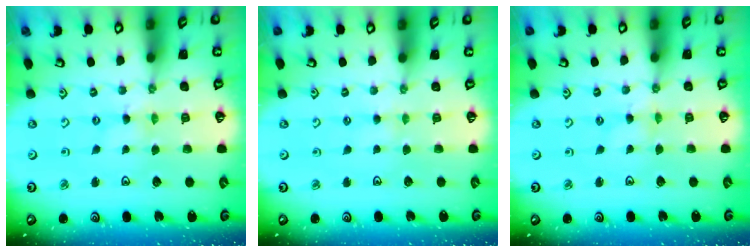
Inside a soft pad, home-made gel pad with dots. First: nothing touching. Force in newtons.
{"total": 1.9, "press": 1.9, "slide": 0.3}
{"total": 0.0}